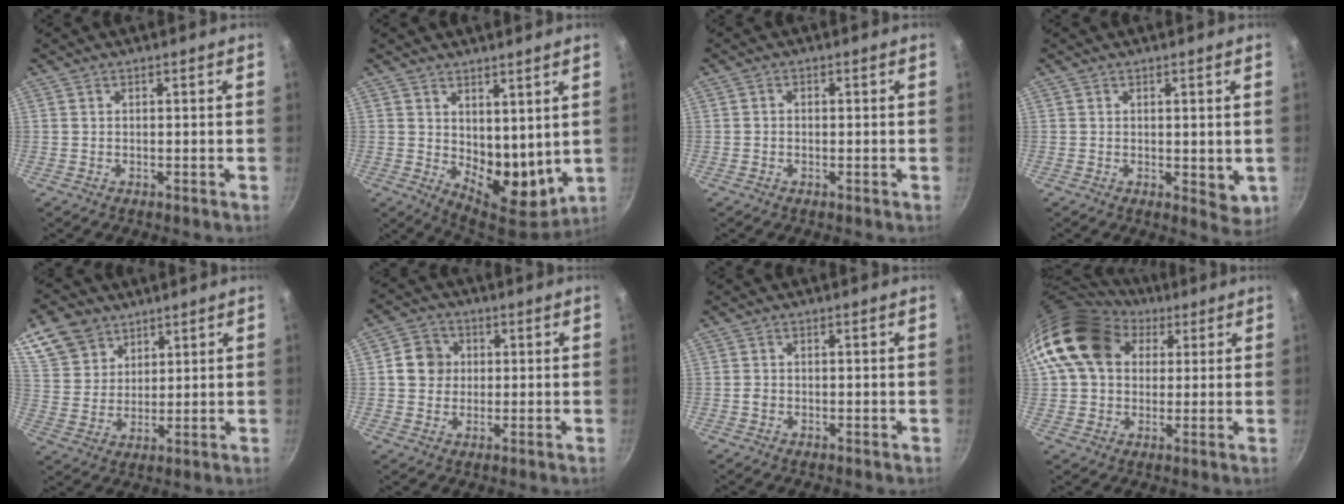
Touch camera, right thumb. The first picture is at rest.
{"total": 10.8, "force": [3.2, 6.5, 8.0], "torque": [-0.080, -0.048, 0.062]}
{"total": 1.0, "force": [-0.2, 0.8, 0.5], "torque": [-0.010, 0.005, -0.005]}
{"total": 4.1, "force": [0.3, 2.3, 3.4], "torque": [-0.042, -0.013, 0.007]}
{"total": 10.5, "force": [6.5, 7.5, 3.5], "torque": [-0.044, -0.015, 0.127]}
{"total": 6.3, "force": [0.8, 5.8, 2.3], "torque": [-0.008, 0.007, 0.003]}
{"total": 1.2, "force": [-0.3, 1.0, 0.6], "torque": [-0.010, 0.005, -0.006]}
{"total": 16.5, "force": [5.9, 12.5, 9.0], "torque": [-0.145, 0.010, 0.094]}